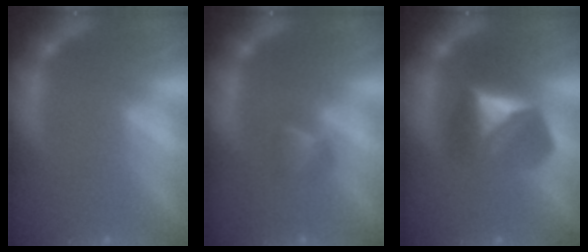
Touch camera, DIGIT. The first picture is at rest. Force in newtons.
{"total": 1.9}
{"total": 4.9}